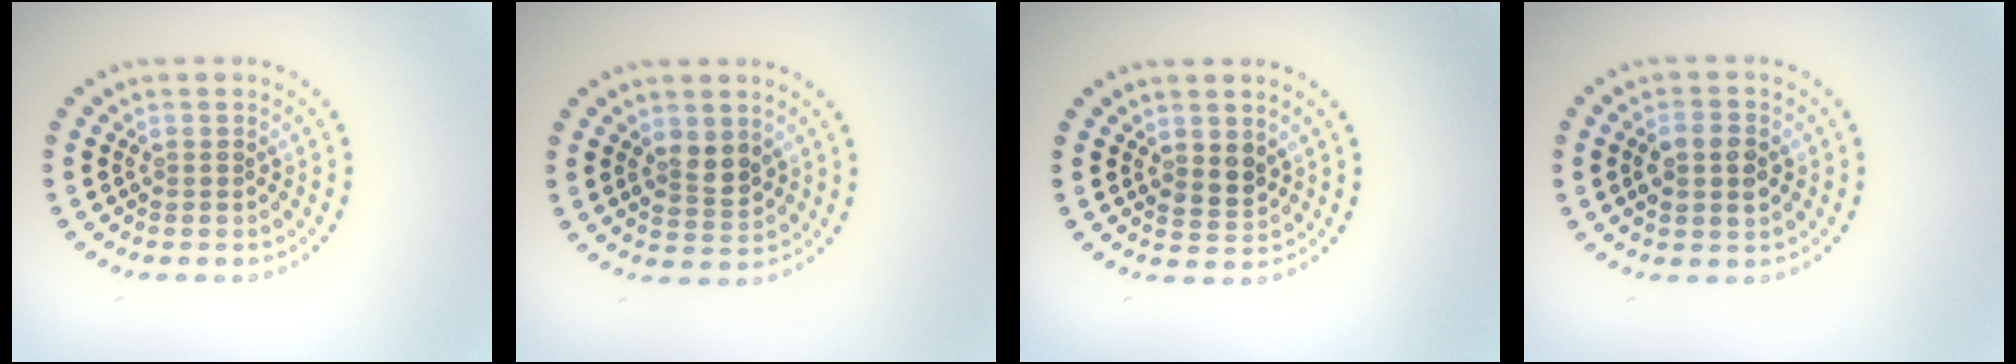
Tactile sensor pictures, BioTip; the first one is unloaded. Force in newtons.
{"total": 2.5, "press": 2.4, "slide": 0.6}
{"total": 1.9, "press": 1.8, "slide": 0.7}
{"total": 2.9, "press": 2.9, "slide": 0.2}